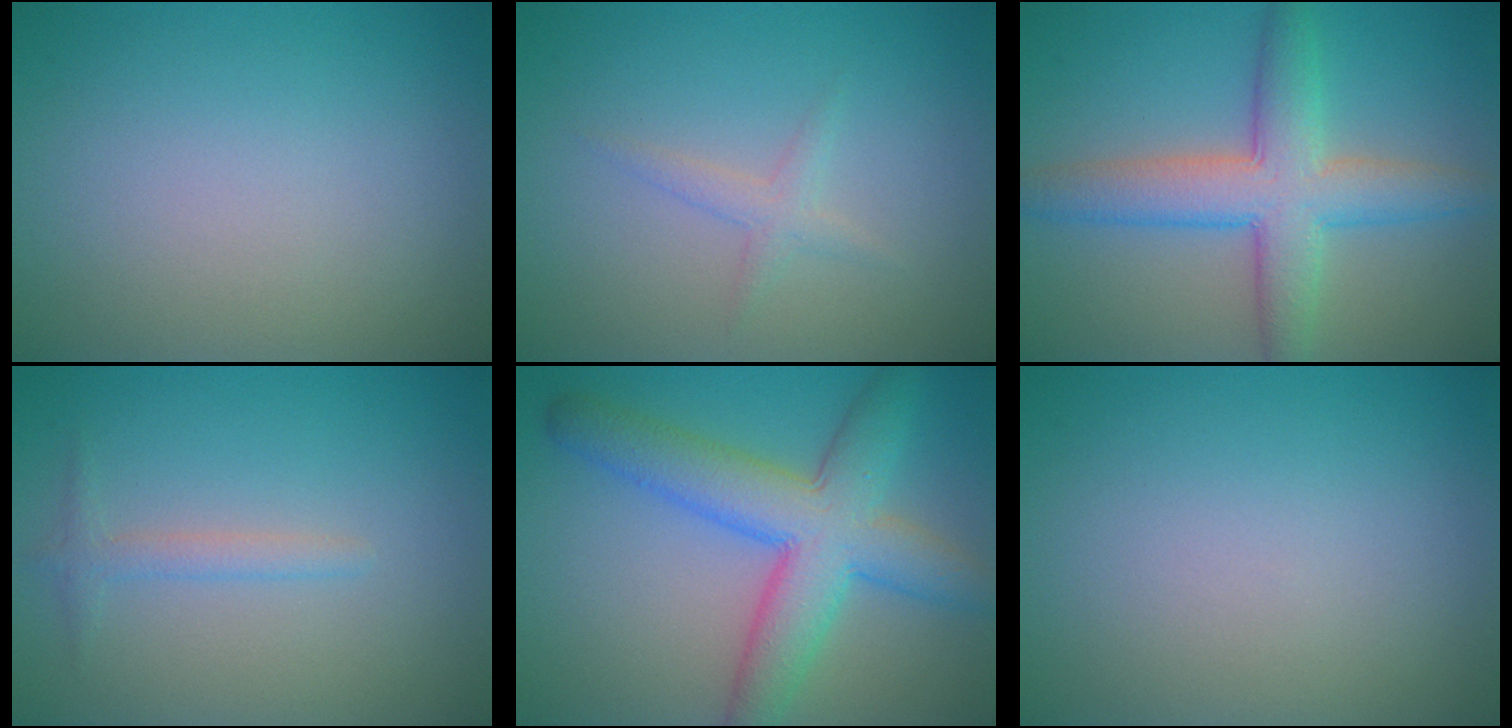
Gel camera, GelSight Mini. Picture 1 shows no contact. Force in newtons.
{"total": 1.3, "press": 1.3, "slide": 0.1}
{"total": 6.3, "press": 6.3, "slide": 0.3}
{"total": 1.4, "press": 1.4, "slide": 0.0}
{"total": 7.7, "press": 7.7, "slide": 0.2}
{"total": 0.0}